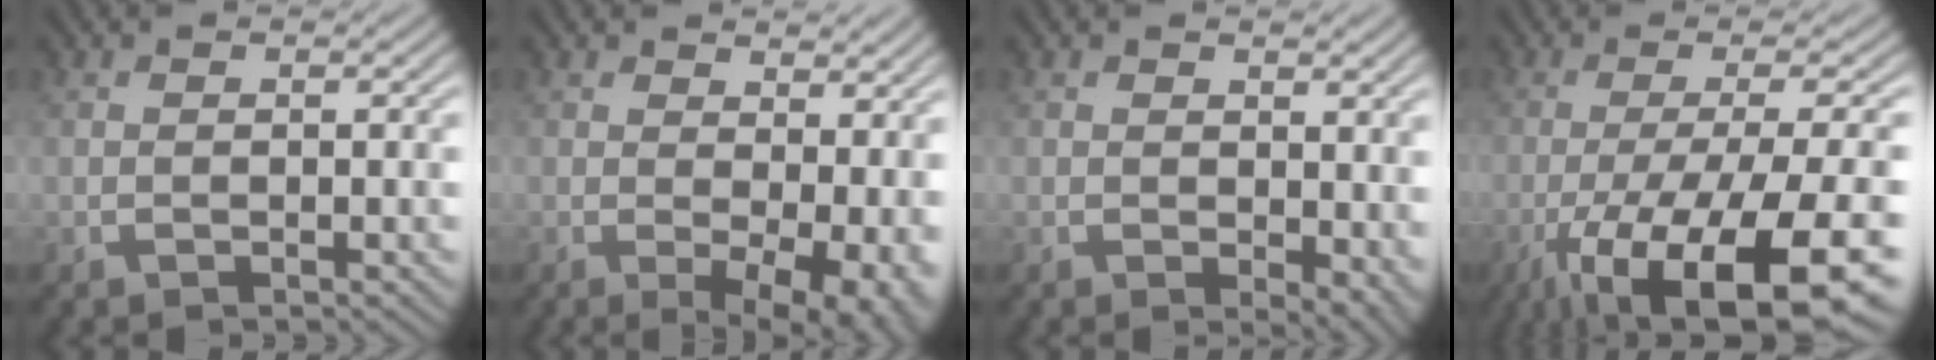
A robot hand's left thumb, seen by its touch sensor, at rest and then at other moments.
{"total": 8.0, "force": [1.0, 3.7, 7.0], "torque": [-0.090, -0.011, 0.024]}
{"total": 4.5, "force": [0.2, 2.6, 3.7], "torque": [-0.050, -0.014, 0.012]}
{"total": 15.6, "force": [-7.5, 4.0, 13.1], "torque": [-0.207, -0.013, -0.112]}